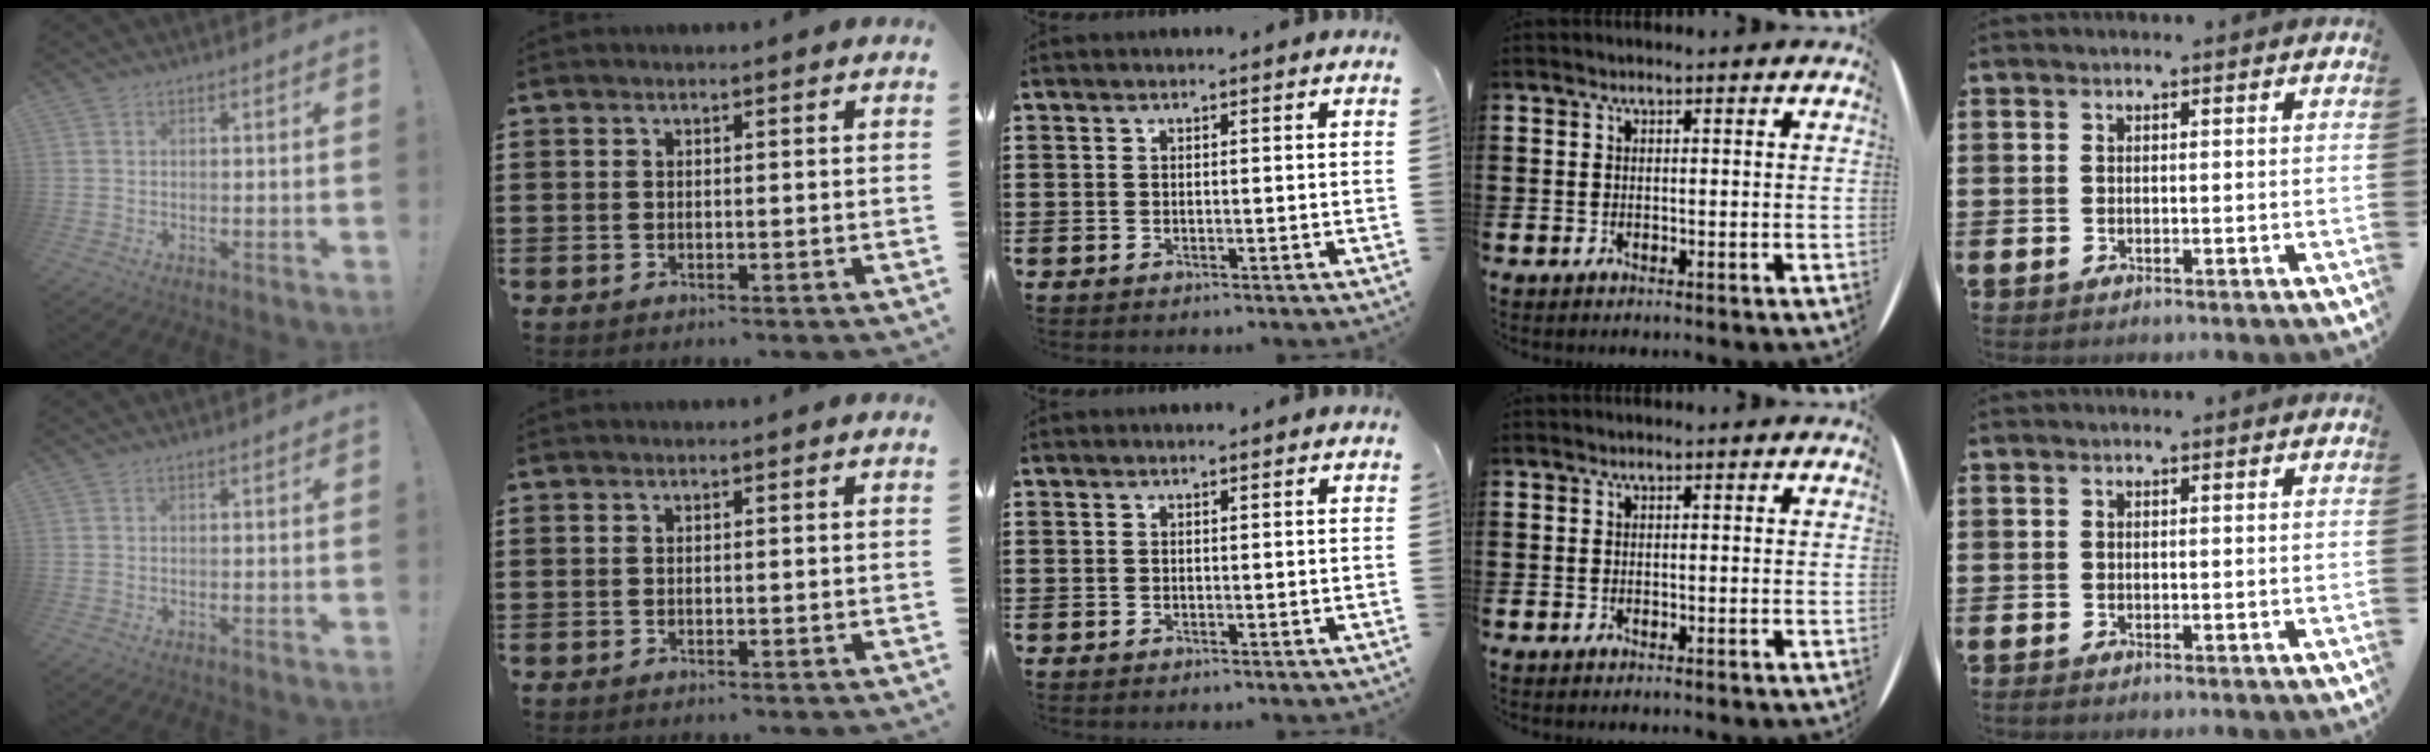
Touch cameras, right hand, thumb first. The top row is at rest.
{}